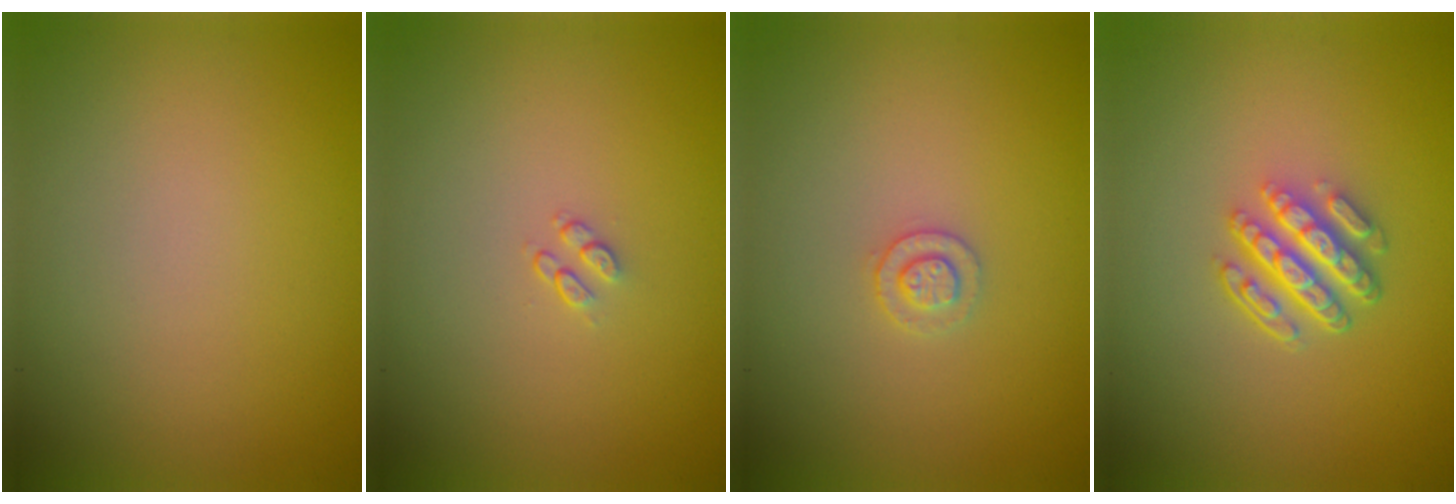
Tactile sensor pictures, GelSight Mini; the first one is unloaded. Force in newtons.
{"total": 0.9, "press": 0.6, "slide": 0.7}
{"total": 1.5, "press": 1.5, "slide": 0.1}
{"total": 4.8, "press": 3.5, "slide": 3.3}